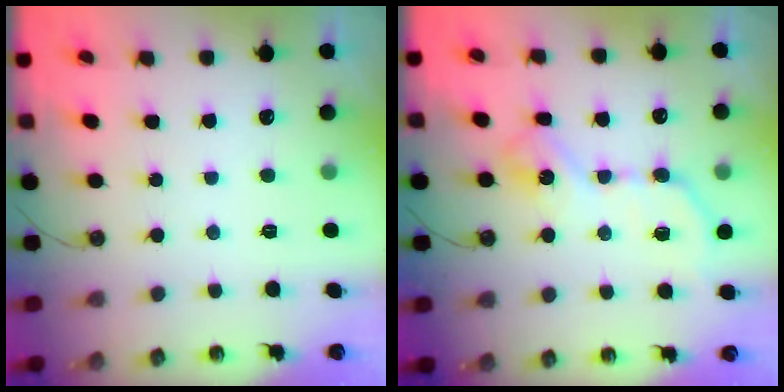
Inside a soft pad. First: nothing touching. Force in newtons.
{"total": 11.8, "press": 11.8, "slide": 0.2}